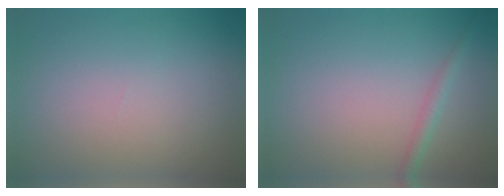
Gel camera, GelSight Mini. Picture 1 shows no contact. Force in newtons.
{"total": 1.5, "press": 1.5, "slide": 0.0}